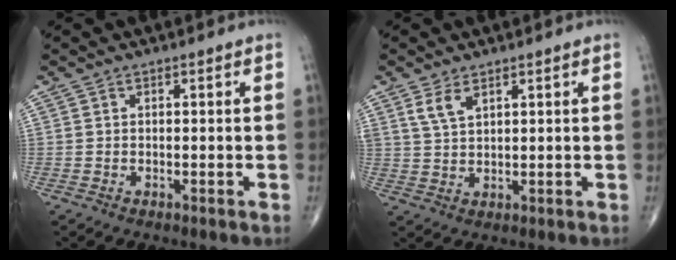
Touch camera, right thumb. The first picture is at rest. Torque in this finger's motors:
{"motor_torque": [0.06, 0.07, 0.56, 0.61, 0.22]}